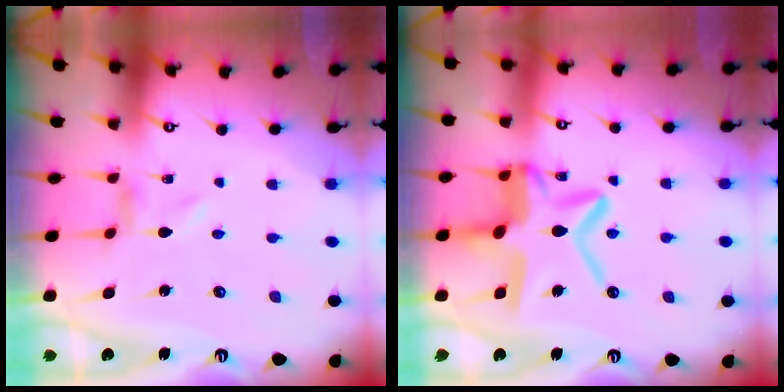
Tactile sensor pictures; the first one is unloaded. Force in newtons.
{"total": 17.2, "press": 17.2, "slide": 1.5}